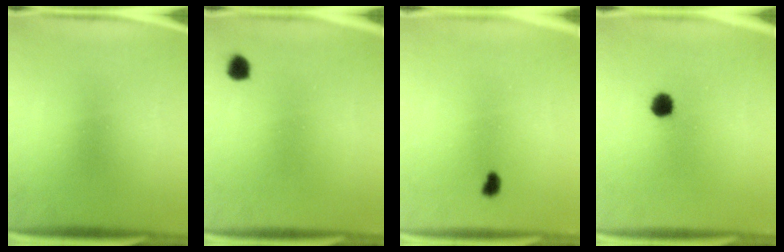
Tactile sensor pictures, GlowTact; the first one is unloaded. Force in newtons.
{"total": 1.9}
{"total": 1.3}
{"total": 3.7}